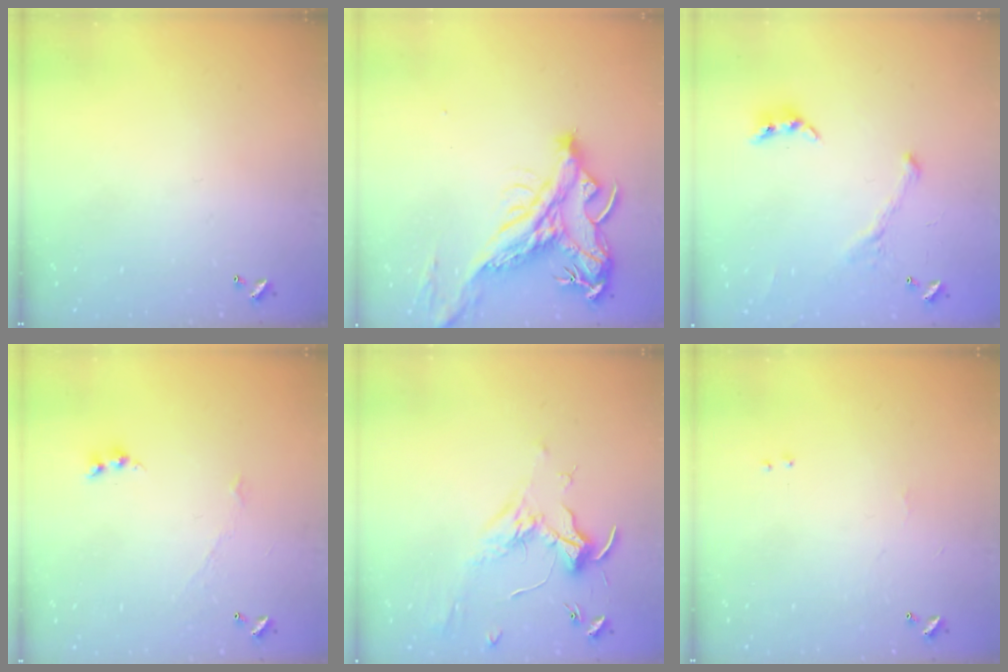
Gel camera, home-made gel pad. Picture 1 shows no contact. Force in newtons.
{"total": 5.9, "press": 5.6, "slide": 1.9}
{"total": 2.0, "press": 2.0, "slide": 0.4}
{"total": 1.9, "press": 1.8, "slide": 0.4}
{"total": 1.9, "press": 1.7, "slide": 0.8}
{"total": 1.8, "press": 1.8, "slide": 0.6}